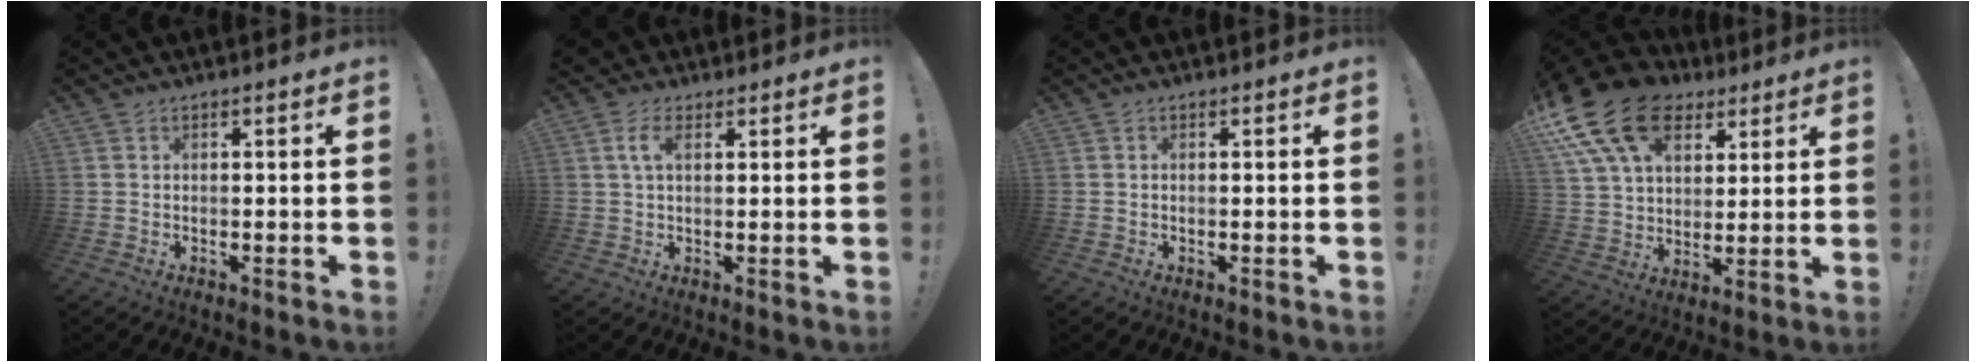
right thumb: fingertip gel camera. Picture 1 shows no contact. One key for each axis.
{"total": 5.6, "fx": 2.4, "fy": 3.0, "fz": 4.0, "tx": -0.081, "ty": 0.000, "tz": 0.043}
{"total": 0.0}
{"total": 20.8, "fx": 10.7, "fy": 13.5, "fz": 11.6, "tx": -0.195, "ty": -0.049, "tz": 0.199}